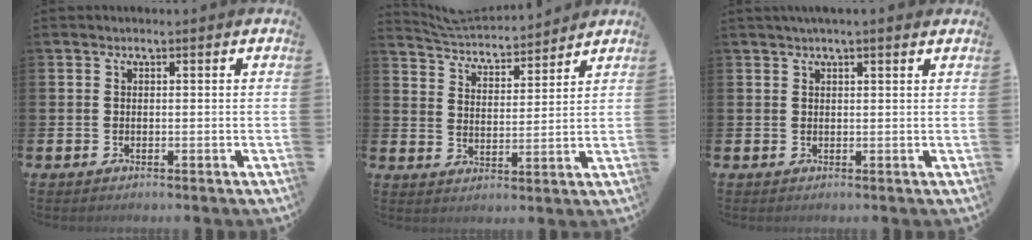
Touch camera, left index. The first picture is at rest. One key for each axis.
{"total": 5.1, "fx": 5.0, "fy": 0.7, "fz": 0.3, "tx": -0.031, "ty": -0.040, "tz": 0.087}
{"total": 1.8, "fx": 1.6, "fy": 0.0, "fz": 0.9, "tx": -0.010, "ty": -0.003, "tz": 0.027}